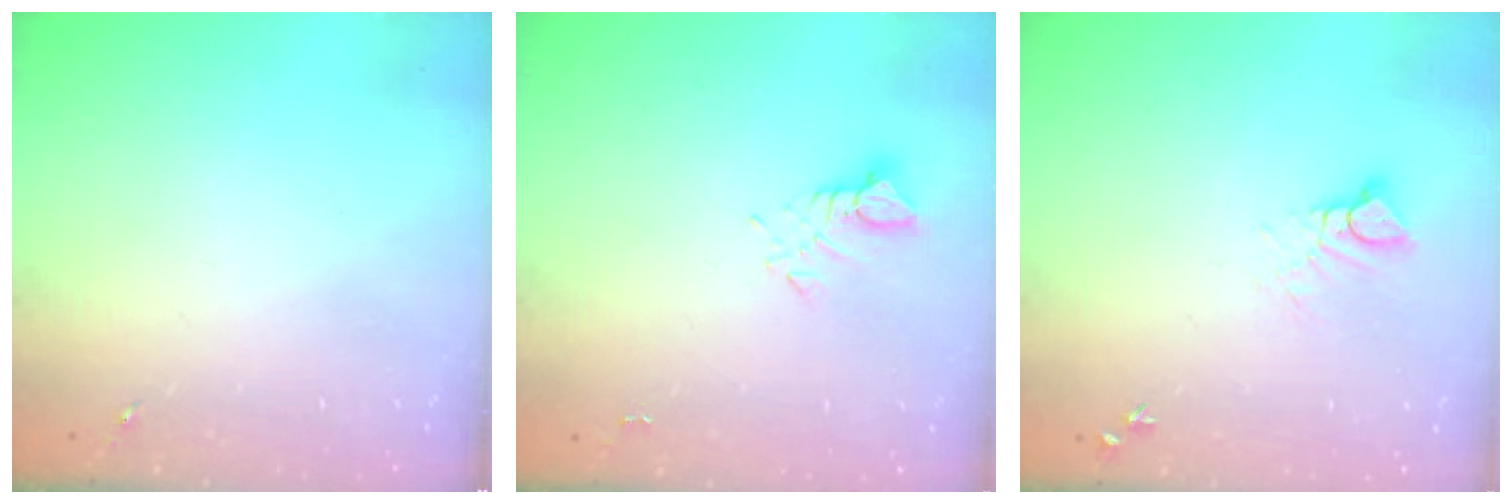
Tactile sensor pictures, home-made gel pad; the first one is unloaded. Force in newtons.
{"total": 3.1, "press": 3.1, "slide": 0.2}
{"total": 5.0, "press": 5.0, "slide": 0.2}